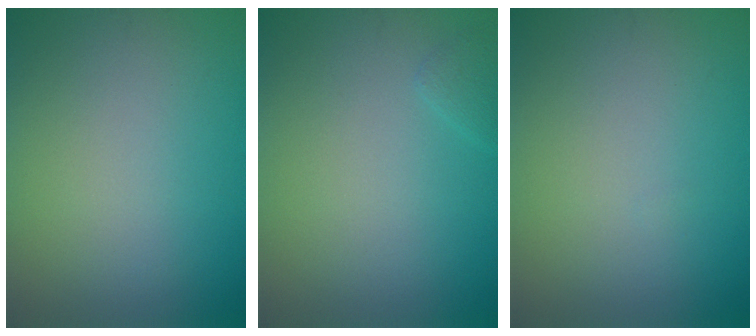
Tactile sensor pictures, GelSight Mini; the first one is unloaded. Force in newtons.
{"total": 0.7, "press": 0.7, "slide": 0.1}
{"total": 0.0}